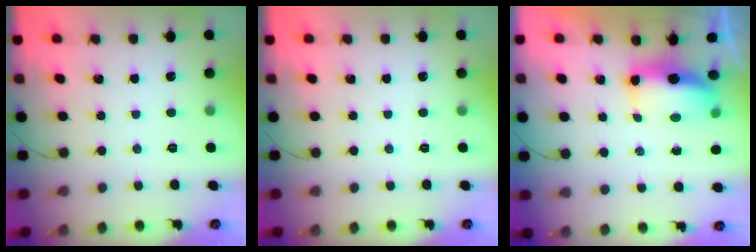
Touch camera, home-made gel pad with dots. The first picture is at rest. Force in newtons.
{"total": 0.0}
{"total": 10.2, "press": 8.2, "slide": 6.1}